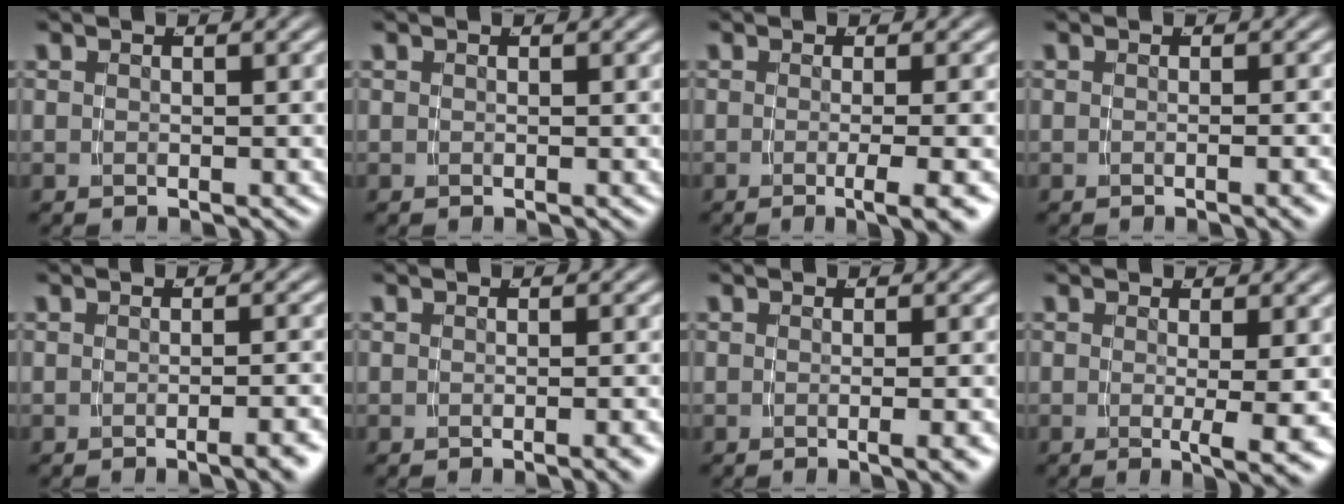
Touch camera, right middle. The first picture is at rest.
{"total": 0.0}
{"total": 3.9, "force": [-2.2, -0.2, 3.2], "torque": [-0.034, -0.006, -0.032]}
{"total": 0.9, "force": [-0.5, -0.4, 0.6], "torque": [-0.007, 0.007, -0.012]}
{"total": 1.9, "force": [-1.4, -0.4, 1.3], "torque": [-0.013, 0.011, -0.026]}
{"total": 1.0, "force": [-0.7, -0.3, 0.6], "torque": [-0.007, 0.010, -0.015]}
{"total": 1.8, "force": [-0.9, -0.5, 1.4], "torque": [-0.017, 0.005, -0.016]}
{"total": 3.7, "force": [-1.1, -0.3, 3.5], "torque": [-0.043, -0.015, -0.014]}